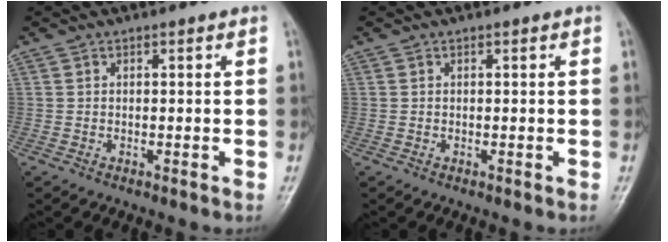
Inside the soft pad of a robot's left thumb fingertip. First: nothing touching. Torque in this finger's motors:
{"motor_torque": [-0.04, 0.02, -0.01, -0.02, 0.00]}